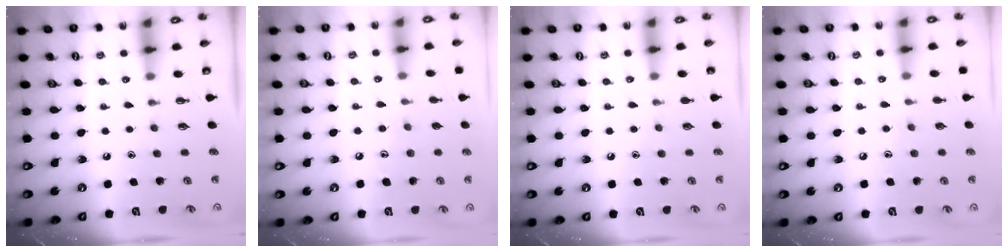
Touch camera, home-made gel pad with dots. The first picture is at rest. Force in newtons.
{"total": 6.5, "press": 6.5, "slide": 0.6}
{"total": 2.7, "press": 2.6, "slide": 0.3}
{"total": 6.0, "press": 5.9, "slide": 0.7}